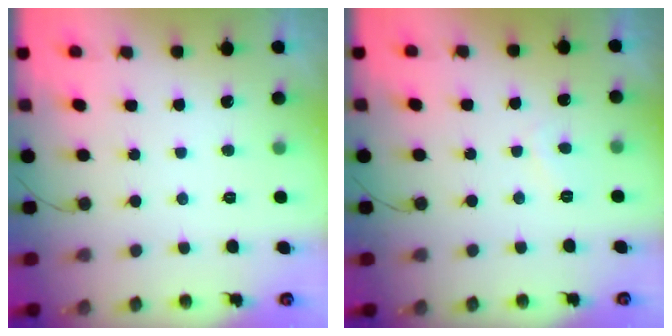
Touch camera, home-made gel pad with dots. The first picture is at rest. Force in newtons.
{"total": 1.5, "press": 1.4, "slide": 0.6}